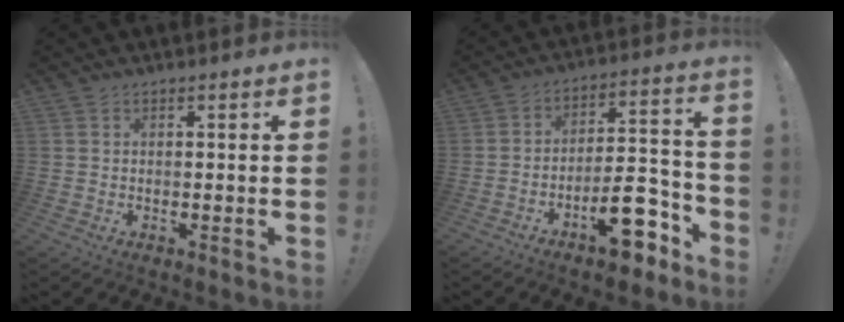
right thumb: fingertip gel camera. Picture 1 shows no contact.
{"total": 15.2, "force": [-9.1, 6.2, 10.4], "torque": [-0.124, 0.077, -0.142]}